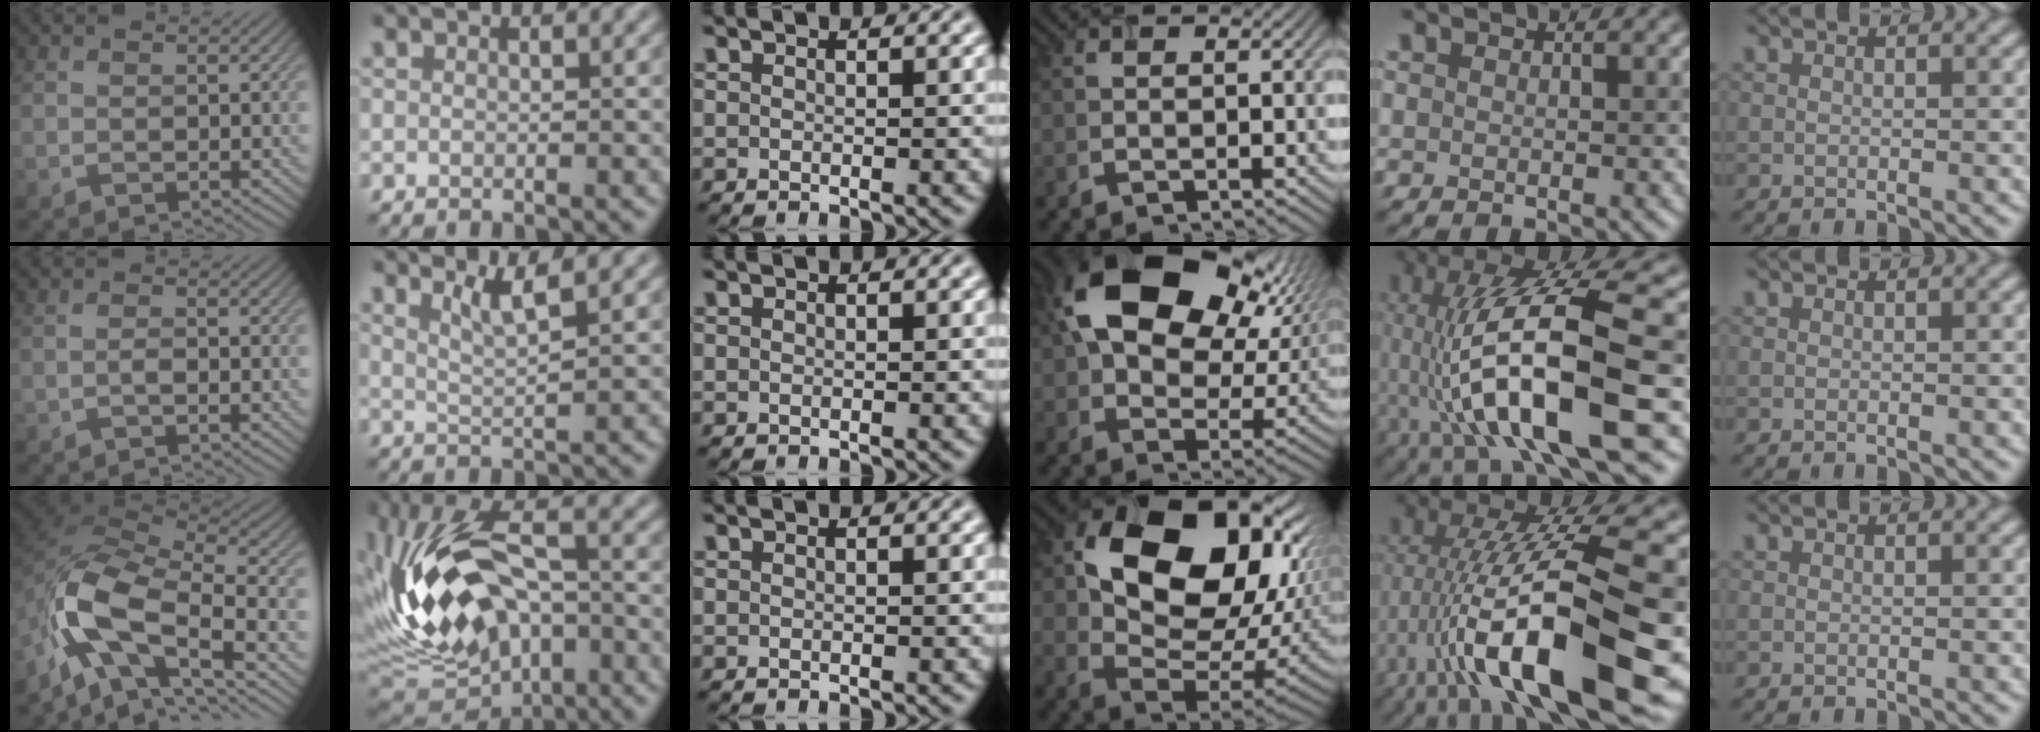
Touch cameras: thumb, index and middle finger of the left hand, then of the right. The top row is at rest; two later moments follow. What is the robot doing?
{"motion": "extract", "object": "airpods case & airpods"}